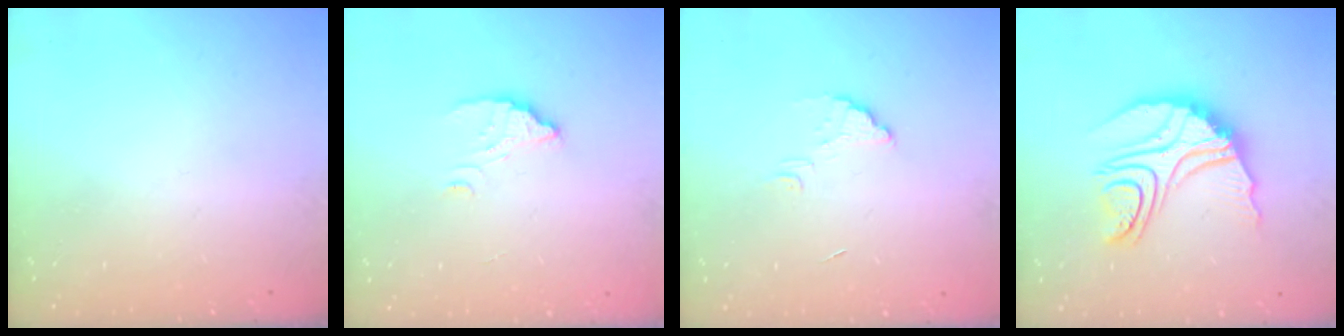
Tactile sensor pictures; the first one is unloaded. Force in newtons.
{"total": 2.8, "press": 2.8, "slide": 0.2}
{"total": 3.3, "press": 3.3, "slide": 0.3}
{"total": 14.9, "press": 14.9, "slide": 1.4}